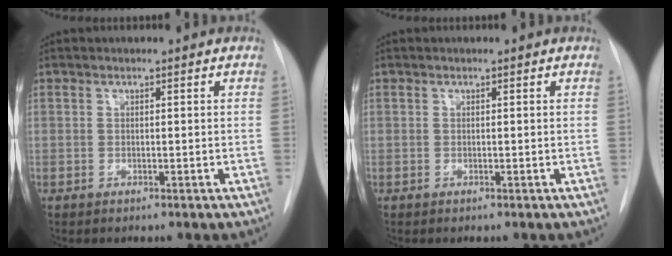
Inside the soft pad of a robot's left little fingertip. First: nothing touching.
{"total": 0.0}